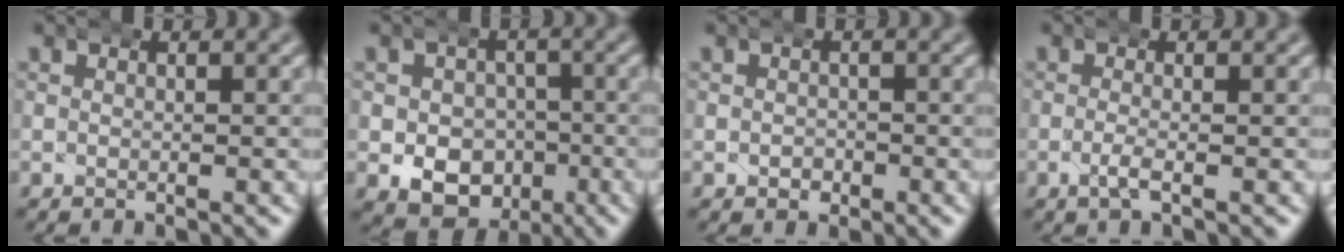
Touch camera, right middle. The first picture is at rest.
{"total": 8.7, "force": [-3.3, 7.4, 3.1], "torque": [-0.049, -0.044, -0.044]}
{"total": 1.2, "force": [-0.6, 1.0, 0.3], "torque": [-0.010, -0.004, -0.006]}
{"total": 1.7, "force": [-1.0, 0.2, 1.3], "torque": [-0.035, -0.008, -0.016]}